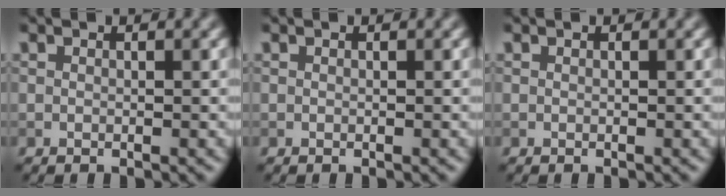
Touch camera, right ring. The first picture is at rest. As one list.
[{"total": 0.0}, {"total": 0.0}]